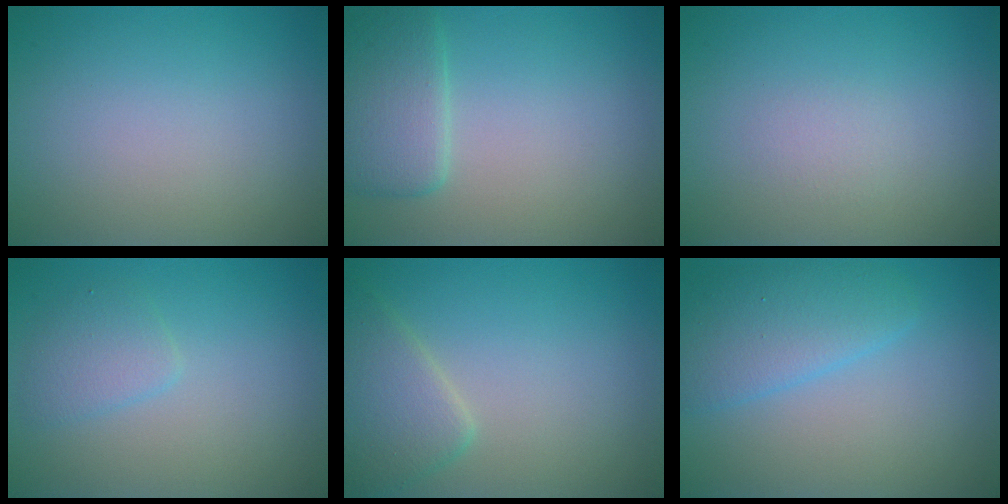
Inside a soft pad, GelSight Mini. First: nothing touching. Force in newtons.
{"total": 3.5, "press": 3.5, "slide": 0.3}
{"total": 0.9, "press": 0.8, "slide": 0.1}
{"total": 1.9, "press": 1.9, "slide": 0.0}
{"total": 3.6, "press": 3.6, "slide": 0.1}
{"total": 3.8, "press": 3.8, "slide": 0.2}